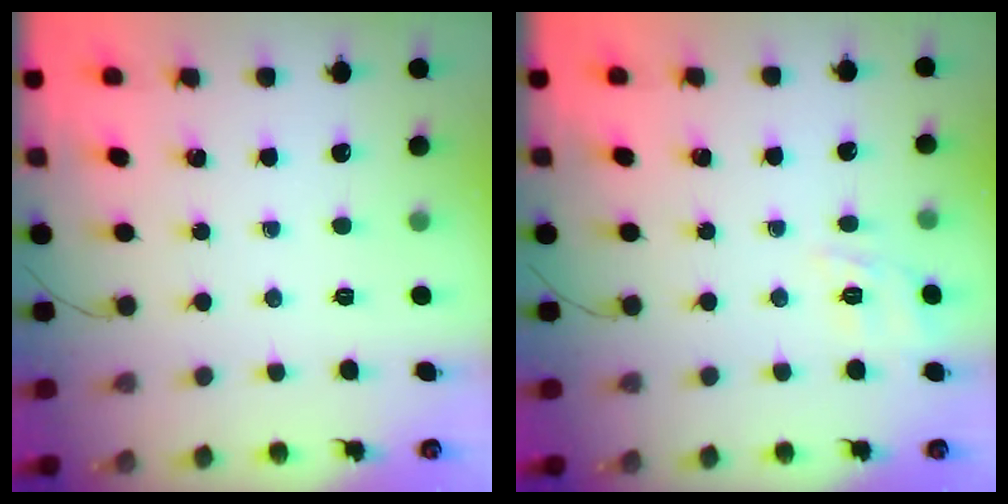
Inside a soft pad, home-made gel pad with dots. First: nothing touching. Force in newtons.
{"total": 2.7, "press": 2.1, "slide": 1.7}